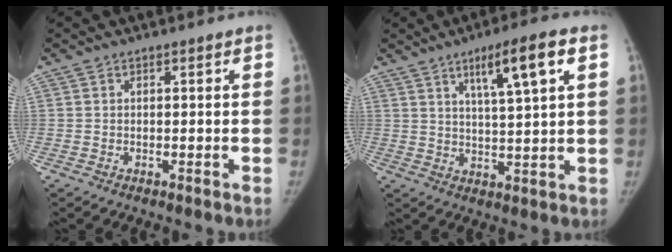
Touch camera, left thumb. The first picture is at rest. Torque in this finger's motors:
{"motor_torque": [0.76, 0.45, 0.70, -0.75, 0.24]}